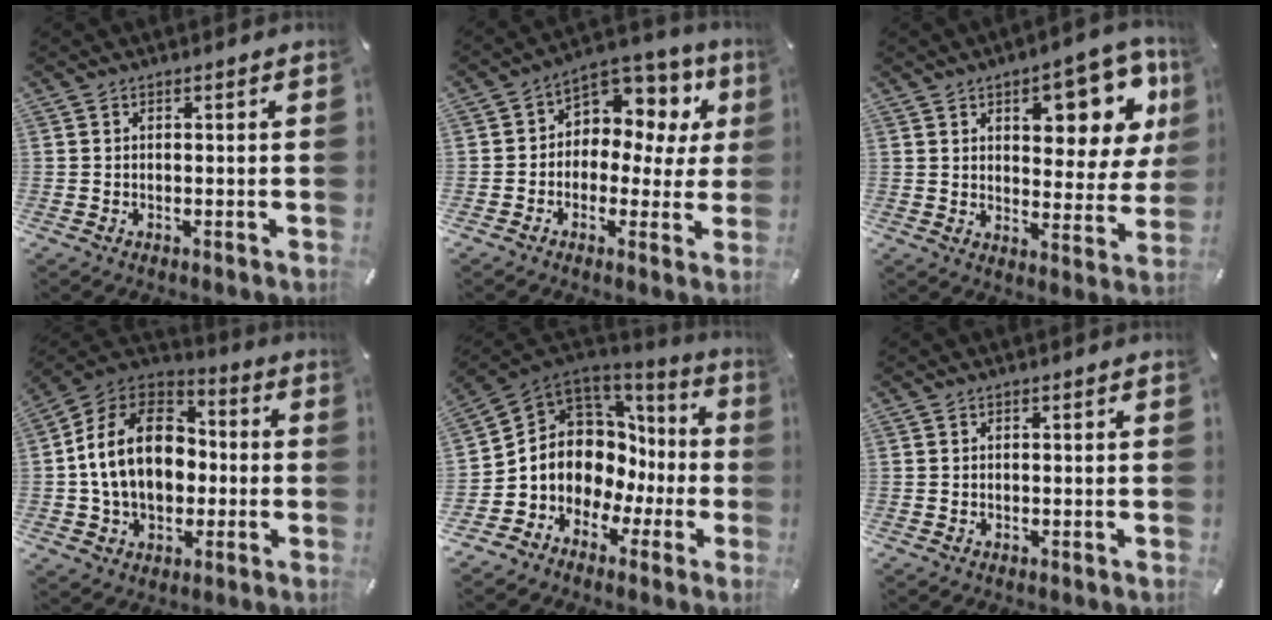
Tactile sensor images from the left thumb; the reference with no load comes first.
{"total": 9.9, "force": [3.1, 7.7, 5.5], "torque": [-0.083, -0.030, 0.058]}
{"total": 15.7, "force": [7.9, 7.7, 11.2], "torque": [-0.126, -0.048, 0.126]}
{"total": 17.4, "force": [-0.8, 13.8, 10.6], "torque": [-0.224, 0.021, -0.014]}
{"total": 9.2, "force": [0.9, 8.6, 3.3], "torque": [-0.071, -0.040, 0.024]}
{"total": 0.0}